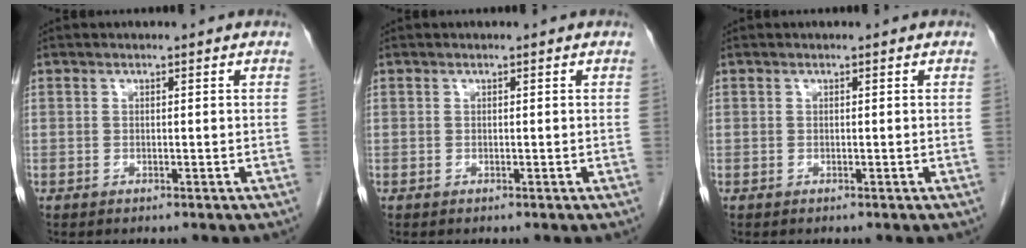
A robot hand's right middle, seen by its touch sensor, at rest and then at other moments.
{"total": 0.0}
{"total": 0.0}